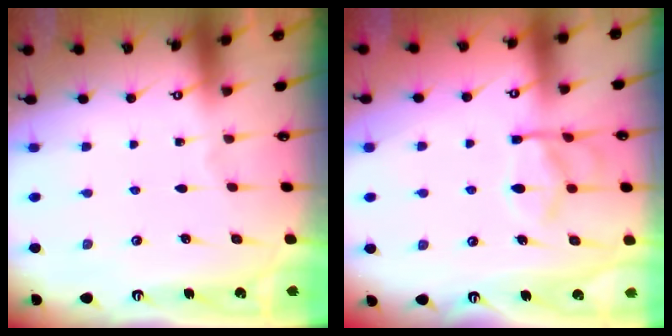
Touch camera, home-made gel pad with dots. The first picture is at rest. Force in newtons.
{"total": 12.7, "press": 12.6, "slide": 1.3}